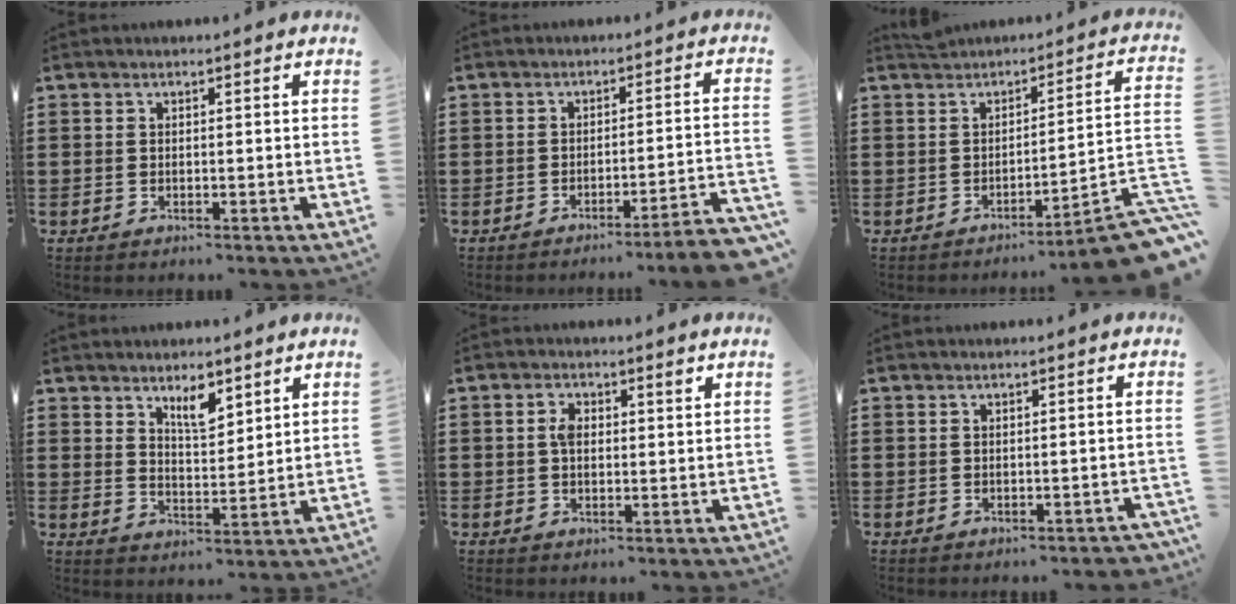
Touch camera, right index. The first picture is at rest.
{"total": 3.8, "force": [-3.1, -0.6, 2.1], "torque": [-0.037, -0.017, -0.063]}
{"total": 6.1, "force": [-3.5, 0.0, 5.0], "torque": [-0.074, -0.019, -0.069]}
{"total": 4.8, "force": [3.5, 1.7, 2.9], "torque": [-0.048, -0.007, 0.058]}
{"total": 2.9, "force": [0.6, 1.4, 2.5], "torque": [-0.043, 0.005, 0.006]}
{"total": 0.5, "force": [-0.4, 0.1, 0.3], "torque": [-0.007, -0.003, -0.007]}